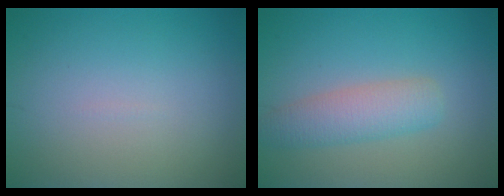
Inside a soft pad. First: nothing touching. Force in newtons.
{"total": 3.5, "press": 3.5, "slide": 0.1}